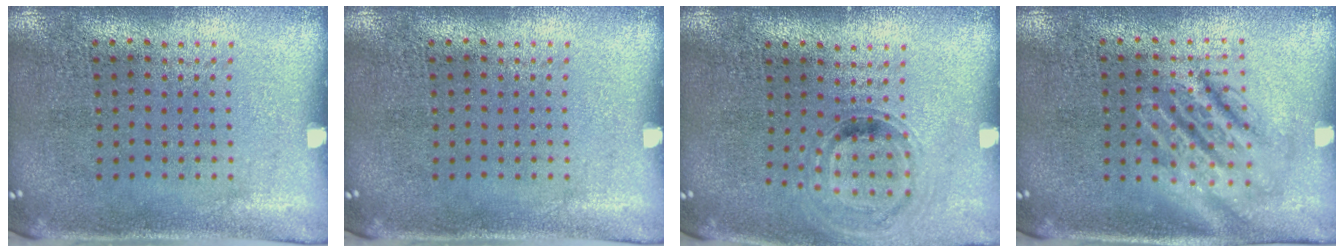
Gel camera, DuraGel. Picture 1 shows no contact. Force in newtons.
{"total": 0.0}
{"total": 0.8, "press": 0.8, "slide": 0.1}
{"total": 2.6, "press": 2.6, "slide": 0.3}